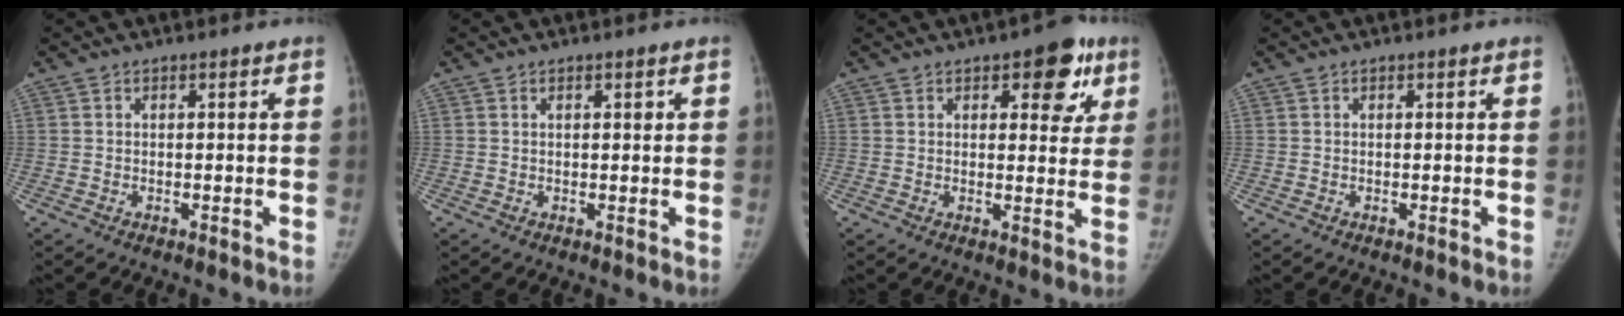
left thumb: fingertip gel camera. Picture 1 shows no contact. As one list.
[{"total": 0.9, "force": [0.4, 0.3, 0.7], "torque": [-0.007, 0.000, 0.006]}, {"total": 9.0, "force": [4.3, 4.5, 6.5], "torque": [-0.037, -0.011, 0.047]}, {"total": 0.0}]